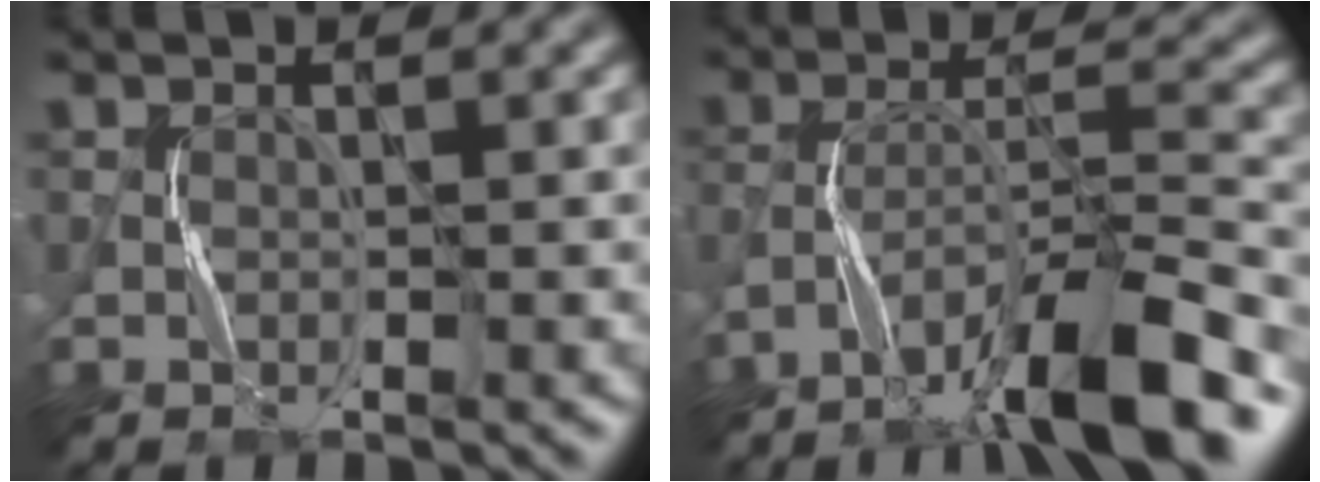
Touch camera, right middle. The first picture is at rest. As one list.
[{"total": 9.9, "force": [-6.7, 1.7, 7.2], "torque": [-0.120, 0.012, -0.117]}]